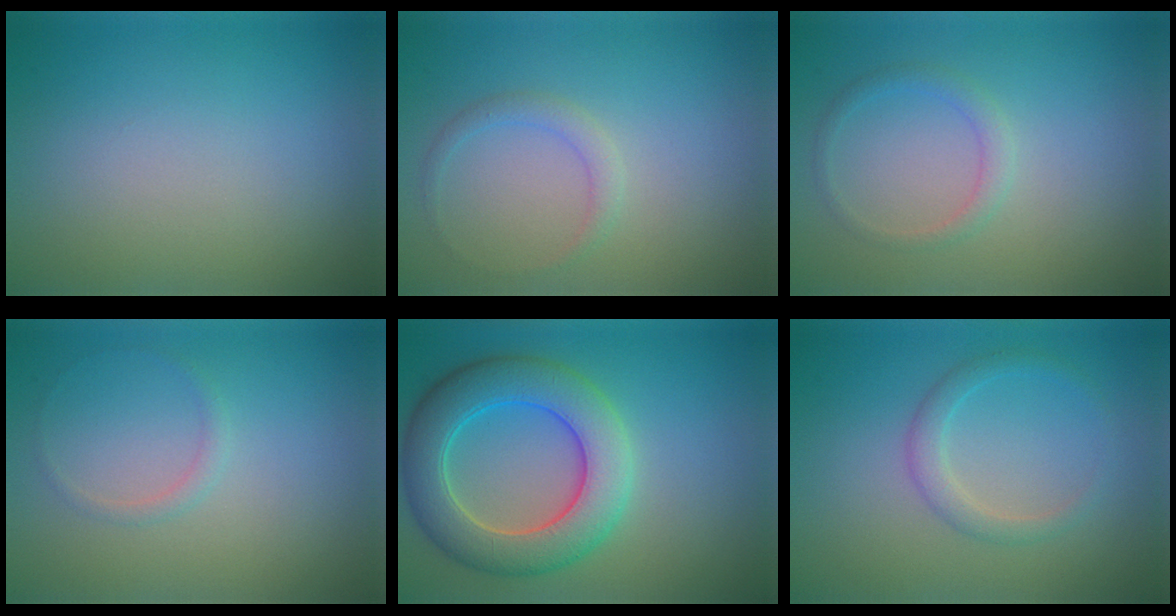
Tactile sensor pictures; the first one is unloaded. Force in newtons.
{"total": 1.4, "press": 1.4, "slide": 0.1}
{"total": 1.4, "press": 1.4, "slide": 0.1}
{"total": 0.8, "press": 0.8, "slide": 0.0}
{"total": 6.7, "press": 6.7, "slide": 0.5}
{"total": 1.8, "press": 1.8, "slide": 0.1}